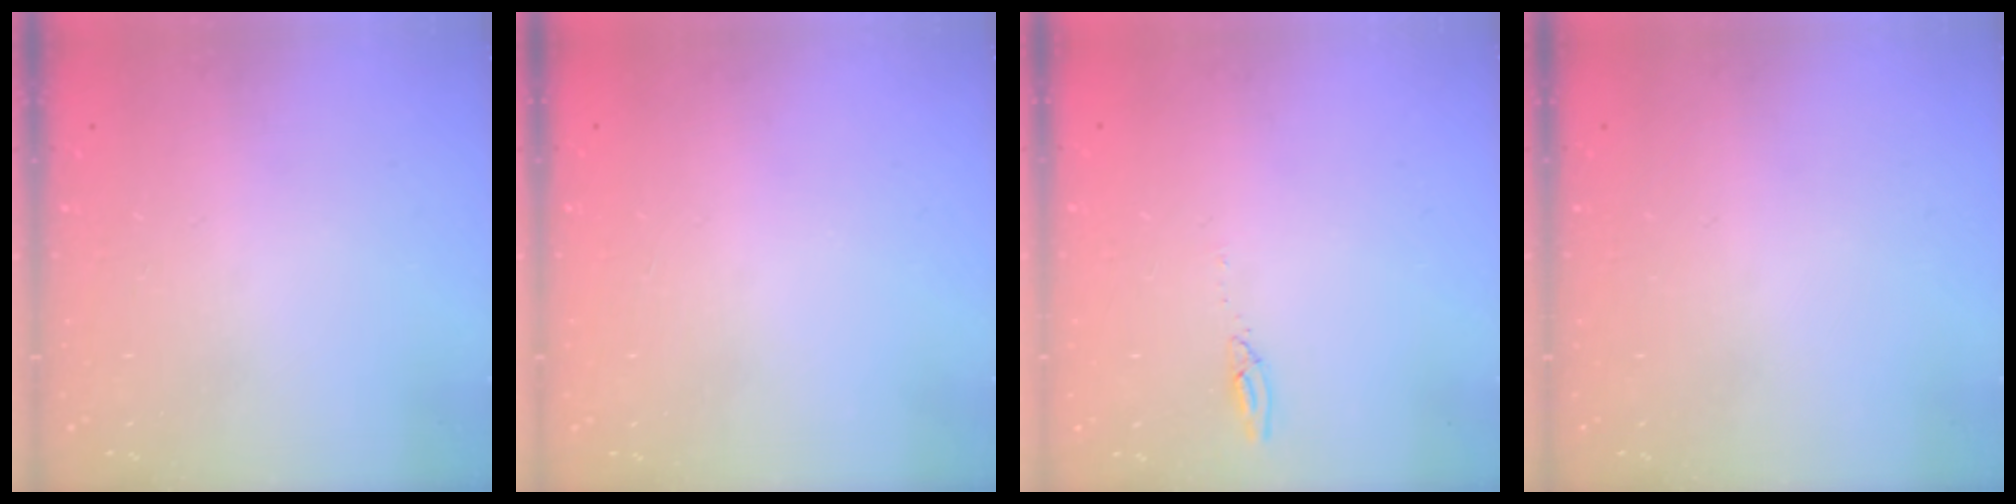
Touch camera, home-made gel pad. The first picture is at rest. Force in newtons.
{"total": 0.0}
{"total": 2.7, "press": 2.7, "slide": 0.2}
{"total": 0.0}